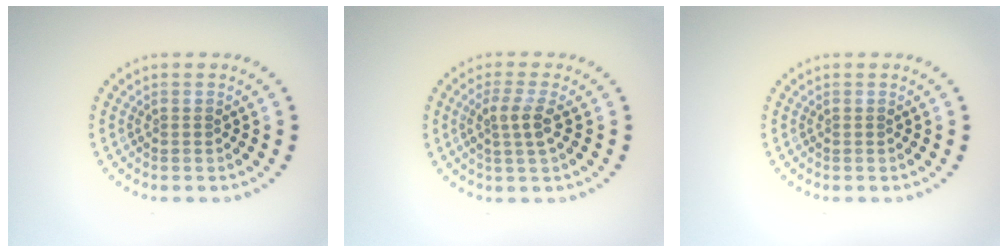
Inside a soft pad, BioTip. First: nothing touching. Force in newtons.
{"total": 2.3, "press": 2.1, "slide": 1.0}
{"total": 0.0}